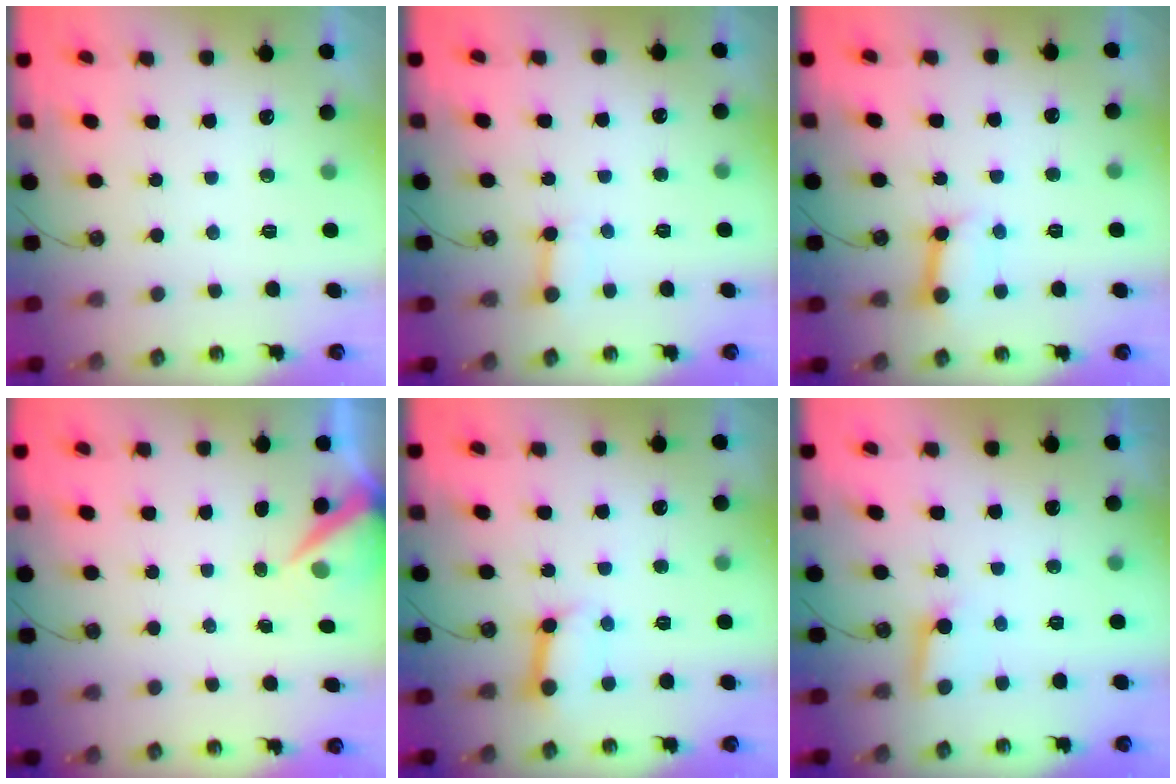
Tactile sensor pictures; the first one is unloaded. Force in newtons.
{"total": 4.2, "press": 4.2, "slide": 0.6}
{"total": 8.3, "press": 8.2, "slide": 0.9}
{"total": 4.8, "press": 4.7, "slide": 0.5}
{"total": 8.9, "press": 8.8, "slide": 1.2}
{"total": 6.8, "press": 6.8, "slide": 0.5}